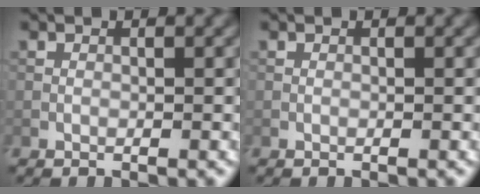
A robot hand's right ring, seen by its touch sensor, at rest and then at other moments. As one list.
[{"total": 0.0}]